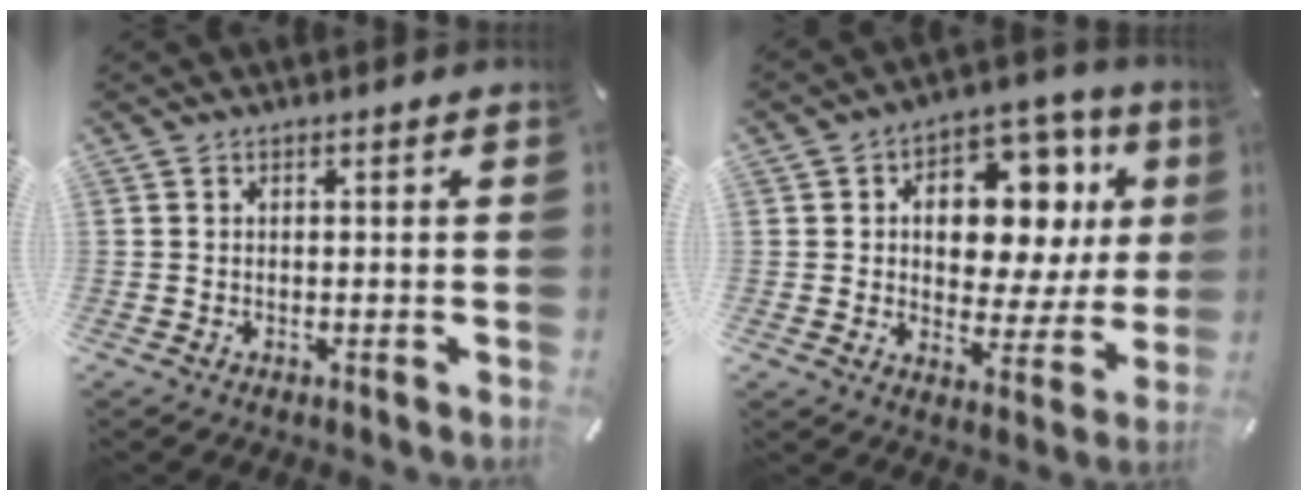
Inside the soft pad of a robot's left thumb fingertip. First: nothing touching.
{"total": 15.3, "force": [5.1, 10.1, 10.2], "torque": [-0.136, -0.035, 0.091]}